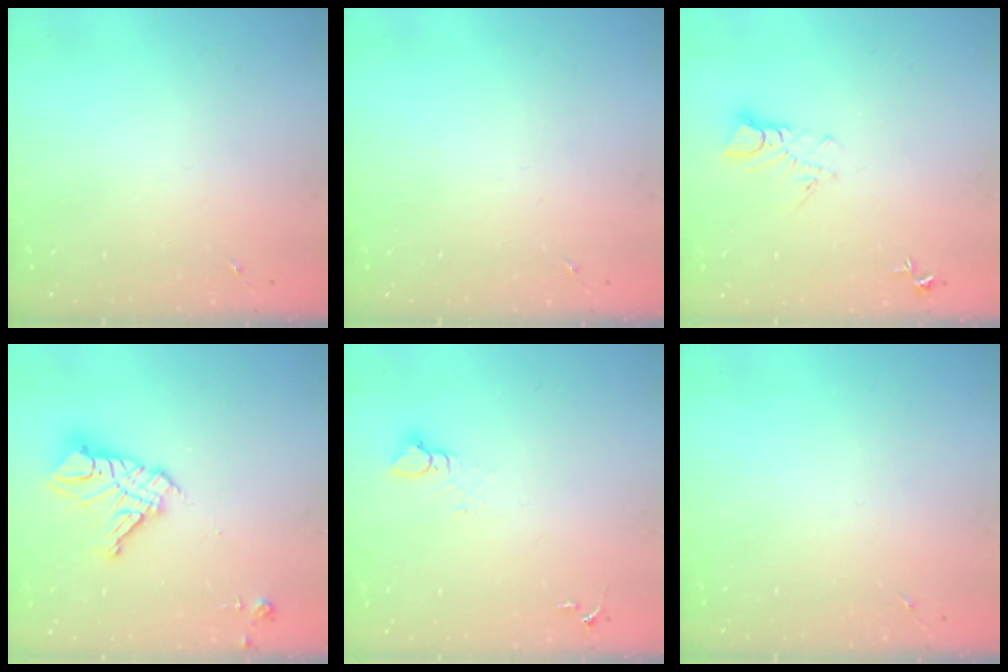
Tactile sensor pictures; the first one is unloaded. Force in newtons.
{"total": 0.0}
{"total": 5.0, "press": 5.0, "slide": 0.3}
{"total": 14.0, "press": 13.9, "slide": 1.5}
{"total": 3.6, "press": 3.6, "slide": 0.2}
{"total": 0.0}